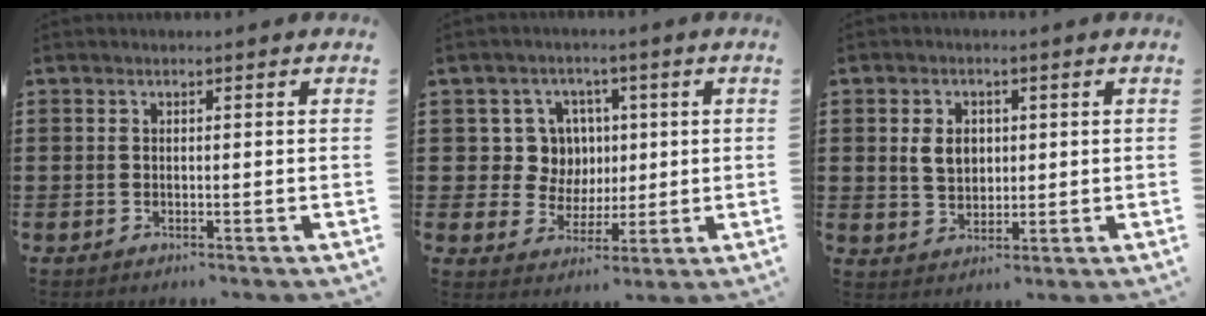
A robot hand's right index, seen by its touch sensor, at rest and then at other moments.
{"total": 7.8, "force": [1.4, 7.2, 2.5], "torque": [-0.065, 0.014, 0.027]}
{"total": 4.5, "force": [0.7, 3.3, 3.0], "torque": [-0.066, 0.007, 0.006]}